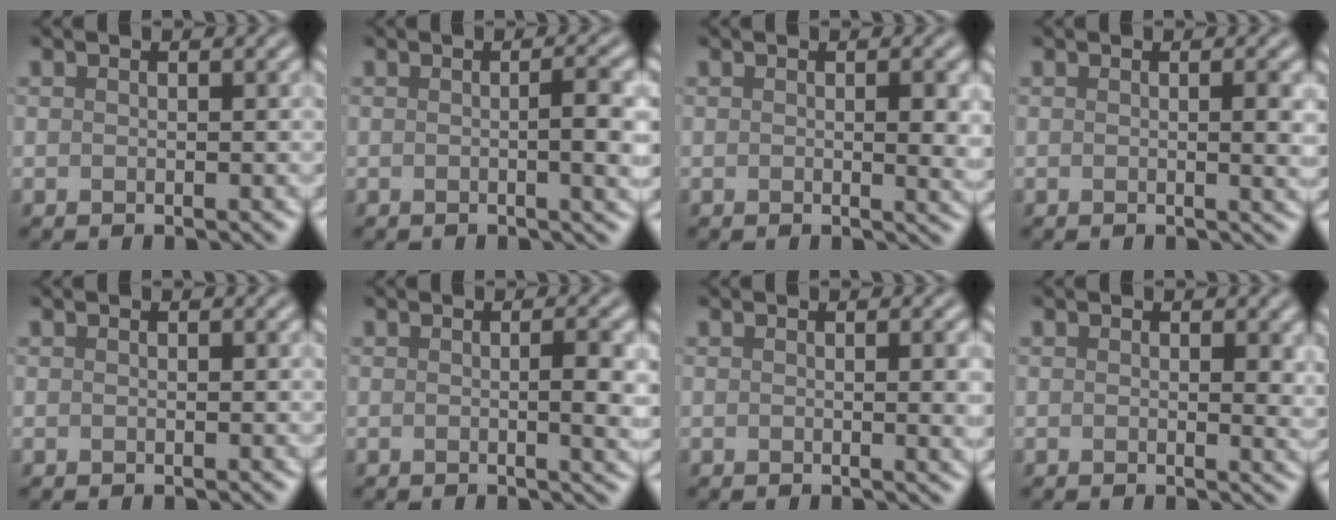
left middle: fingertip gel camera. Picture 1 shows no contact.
{"total": 3.5, "force": [0.0, 0.8, 3.4], "torque": [-0.045, 0.004, -0.003]}
{"total": 2.3, "force": [0.1, 0.5, 2.3], "torque": [-0.029, -0.006, 0.002]}
{"total": 2.1, "force": [0.1, 0.5, 2.0], "torque": [-0.023, -0.001, -0.003]}
{"total": 0.0}
{"total": 3.1, "force": [0.0, 0.8, 3.0], "torque": [-0.038, -0.002, -0.002]}
{"total": 2.8, "force": [0.1, 0.8, 2.7], "torque": [-0.026, 0.000, -0.001]}
{"total": 1.8, "force": [0.4, 0.7, 1.6], "torque": [-0.013, -0.004, 0.005]}